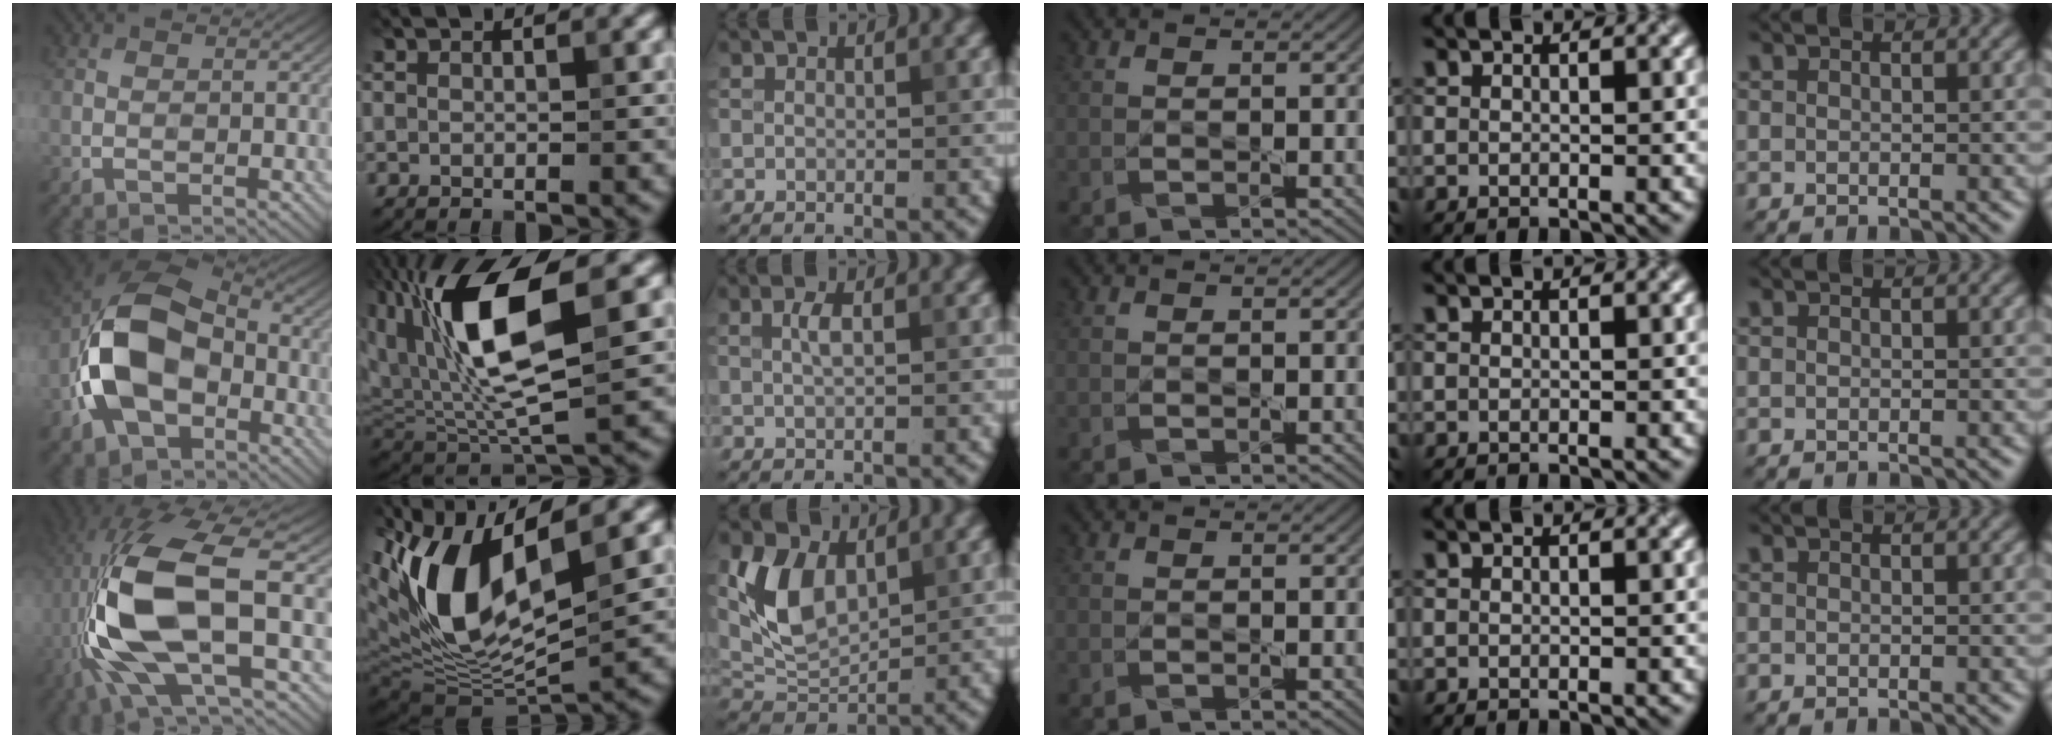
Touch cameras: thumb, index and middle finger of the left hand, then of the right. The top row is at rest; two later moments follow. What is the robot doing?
{"motion": "lift_and_place", "object": "knife"}